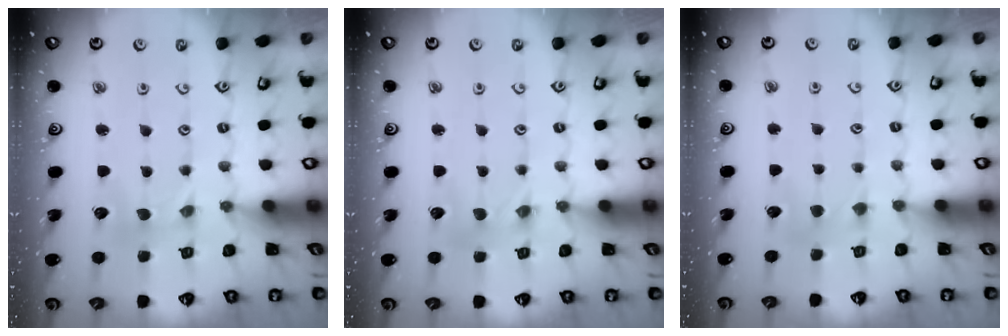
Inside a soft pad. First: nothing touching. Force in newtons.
{"total": 1.0, "press": 1.0, "slide": 0.2}
{"total": 4.4, "press": 4.3, "slide": 0.5}